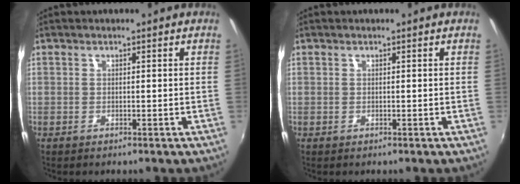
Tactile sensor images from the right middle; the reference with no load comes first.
{"total": 0.0}